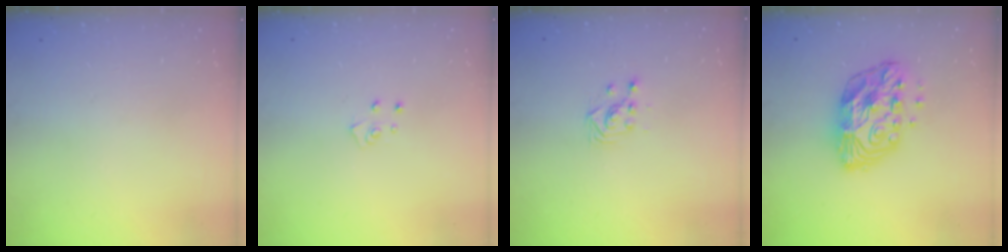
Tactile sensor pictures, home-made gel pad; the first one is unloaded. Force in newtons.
{"total": 4.2, "press": 4.1, "slide": 0.4}
{"total": 3.0, "press": 3.0, "slide": 0.1}
{"total": 12.5, "press": 12.5, "slide": 0.9}